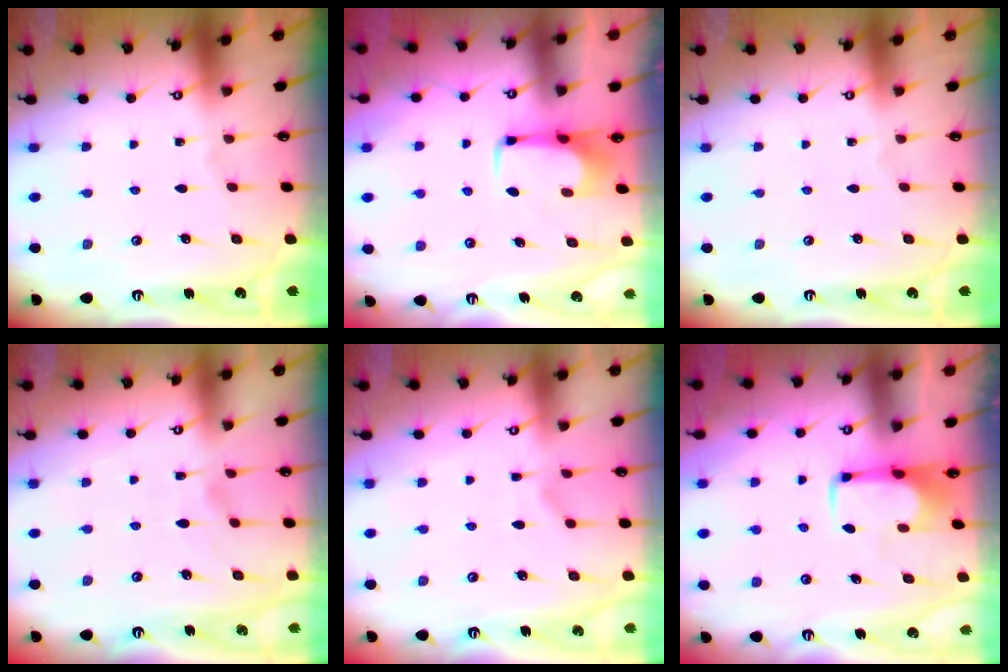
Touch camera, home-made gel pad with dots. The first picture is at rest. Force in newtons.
{"total": 1.6, "press": 1.5, "slide": 0.4}
{"total": 0.0}
{"total": 1.2, "press": 0.7, "slide": 0.9}
{"total": 1.6, "press": 1.3, "slide": 0.9}
{"total": 2.0, "press": 2.0, "slide": 0.4}